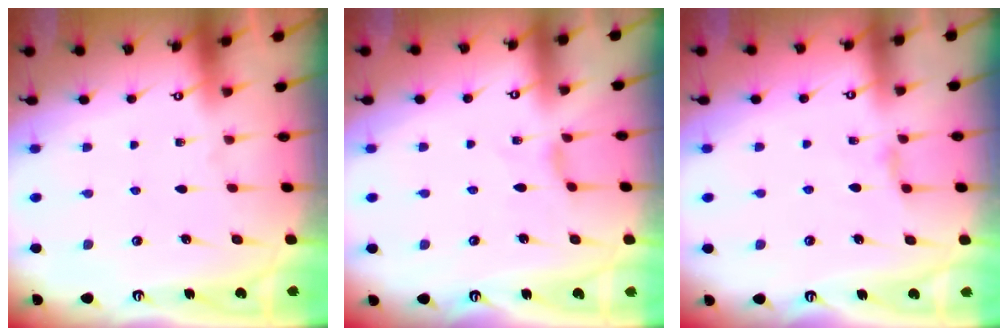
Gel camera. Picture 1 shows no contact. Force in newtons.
{"total": 0.0}
{"total": 2.4, "press": 2.3, "slide": 0.4}